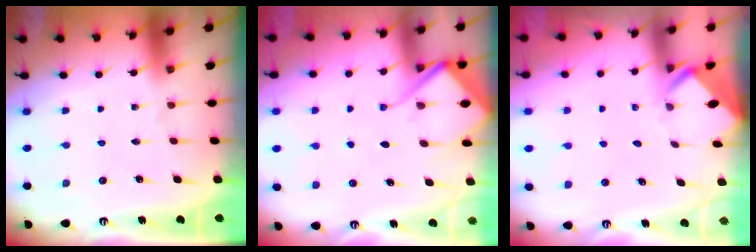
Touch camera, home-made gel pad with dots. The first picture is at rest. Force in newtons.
{"total": 8.5, "press": 8.5, "slide": 0.8}
{"total": 3.5, "press": 3.5, "slide": 0.3}